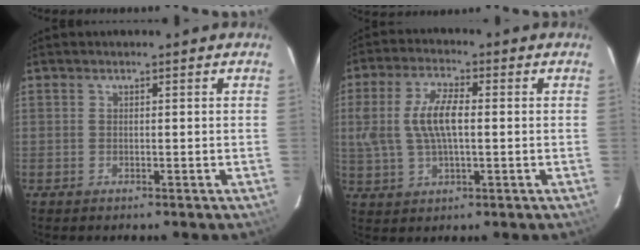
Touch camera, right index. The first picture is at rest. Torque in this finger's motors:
{"motor_torque": [0.47, 0.12, 0.35, 0.17]}